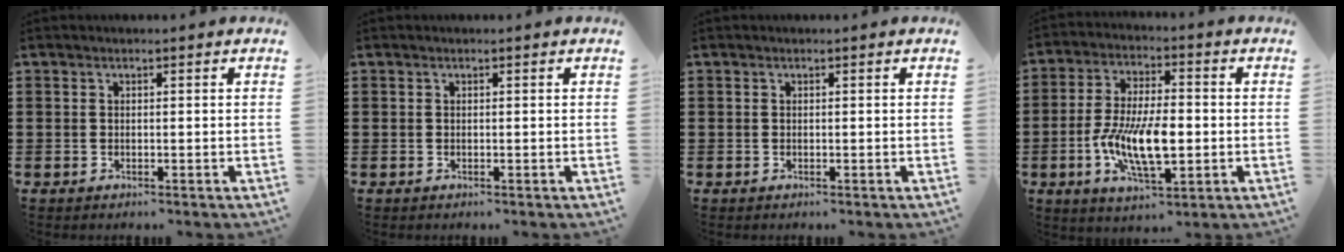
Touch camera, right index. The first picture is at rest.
{"total": 0.0}
{"total": 0.0}
{"total": 11.0, "force": [-2.2, 4.9, 9.6], "torque": [-0.209, -0.009, -0.041]}